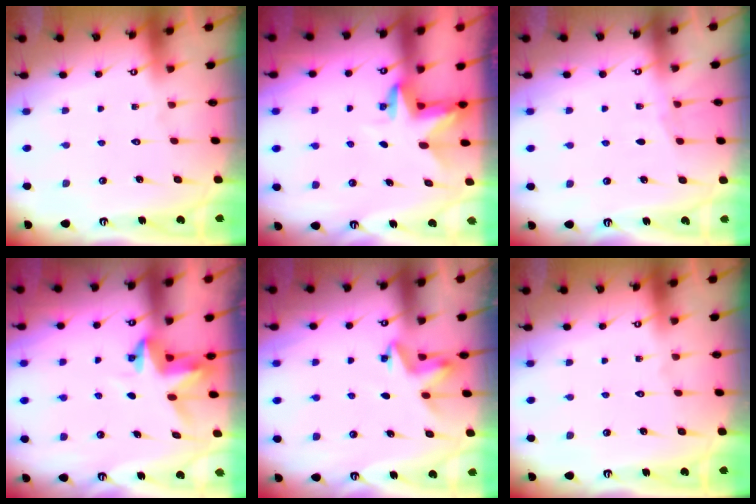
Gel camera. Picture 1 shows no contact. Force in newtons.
{"total": 3.3, "press": 3.3, "slide": 0.2}
{"total": 4.2, "press": 4.2, "slide": 0.4}
{"total": 3.9, "press": 3.9, "slide": 0.3}
{"total": 4.6, "press": 4.5, "slide": 0.4}
{"total": 0.0}